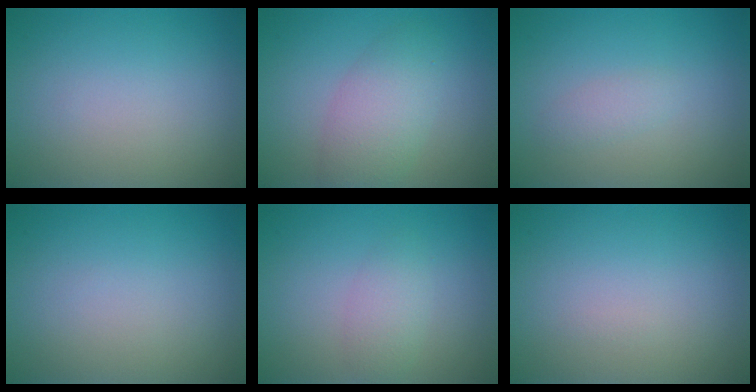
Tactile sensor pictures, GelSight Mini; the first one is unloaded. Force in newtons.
{"total": 3.9, "press": 3.9, "slide": 0.1}
{"total": 1.2, "press": 1.2, "slide": 0.1}
{"total": 0.0}
{"total": 1.9, "press": 1.9, "slide": 0.1}
{"total": 0.0}